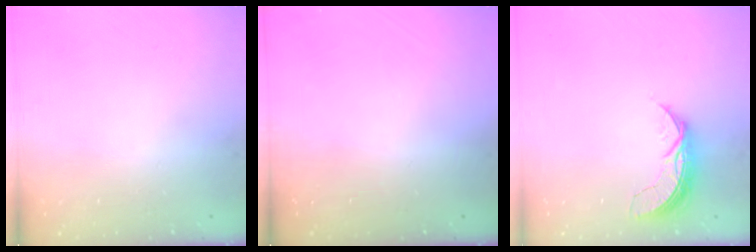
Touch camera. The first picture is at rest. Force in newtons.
{"total": 0.0}
{"total": 7.2, "press": 7.2, "slide": 0.5}